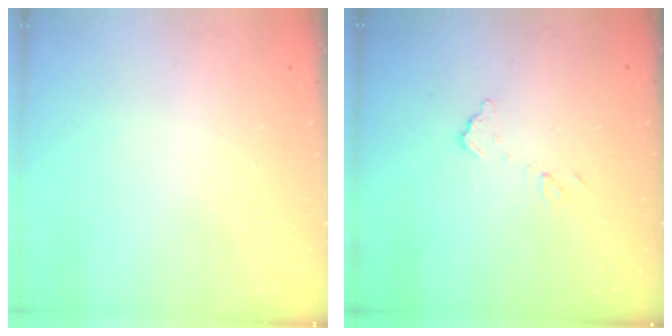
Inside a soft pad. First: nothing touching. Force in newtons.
{"total": 6.3, "press": 6.3, "slide": 0.3}